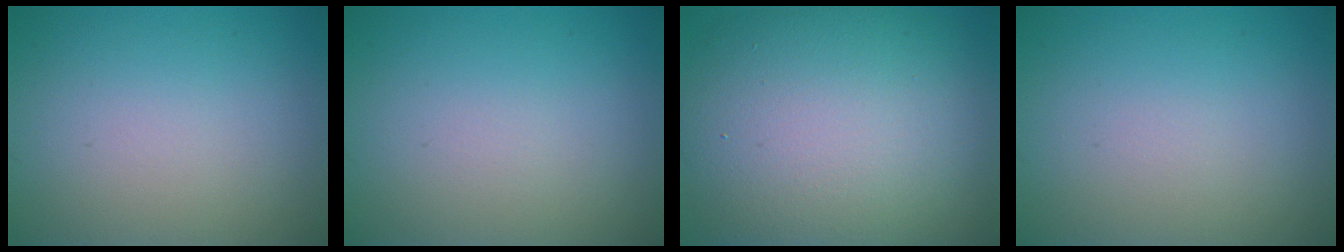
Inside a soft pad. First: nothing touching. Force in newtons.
{"total": 0.0}
{"total": 14.3, "press": 14.3, "slide": 0.9}
{"total": 0.0}